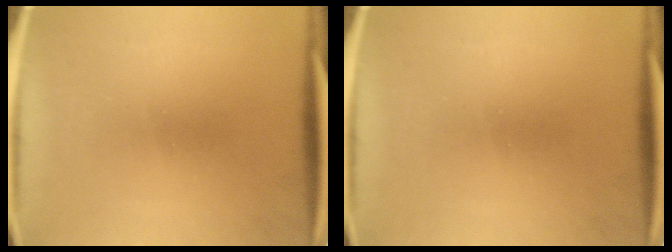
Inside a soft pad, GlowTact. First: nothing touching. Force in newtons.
{"total": 0.0}